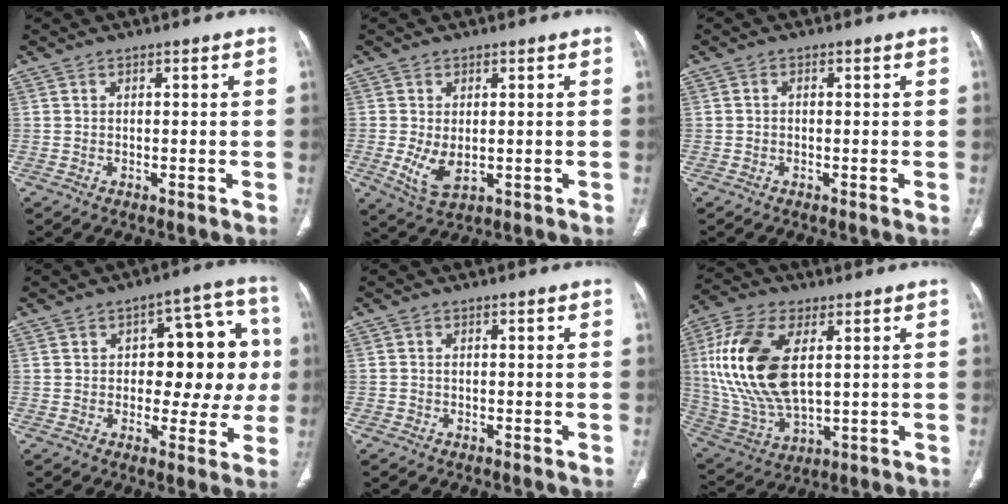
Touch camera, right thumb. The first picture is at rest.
{"total": 5.1, "force": [-0.2, 3.6, 3.7], "torque": [-0.078, -0.011, 0.007]}
{"total": 1.0, "force": [0.4, 0.6, -0.7], "torque": [0.011, 0.003, 0.002]}
{"total": 15.2, "force": [0.8, 8.1, 12.8], "torque": [-0.107, 0.033, 0.010]}
{"total": 0.5, "force": [-0.3, 0.4, 0.0], "torque": [0.000, 0.003, -0.007]}
{"total": 19.6, "force": [3.7, 10.5, 16.1], "torque": [-0.340, -0.010, 0.077]}